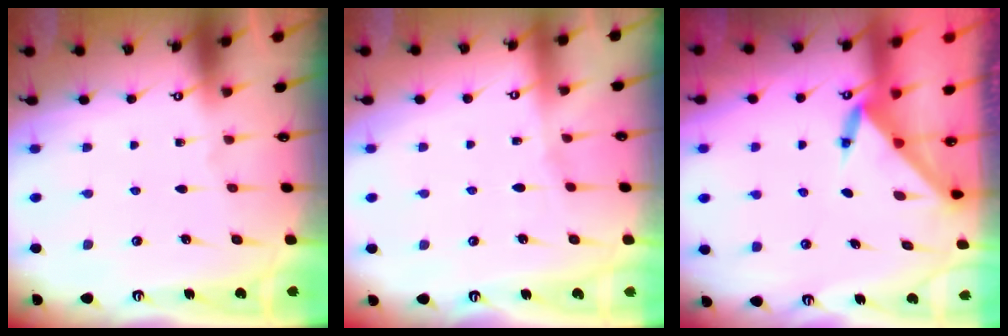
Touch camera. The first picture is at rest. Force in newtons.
{"total": 2.9, "press": 2.9, "slide": 0.5}
{"total": 3.4, "press": 3.4, "slide": 0.3}